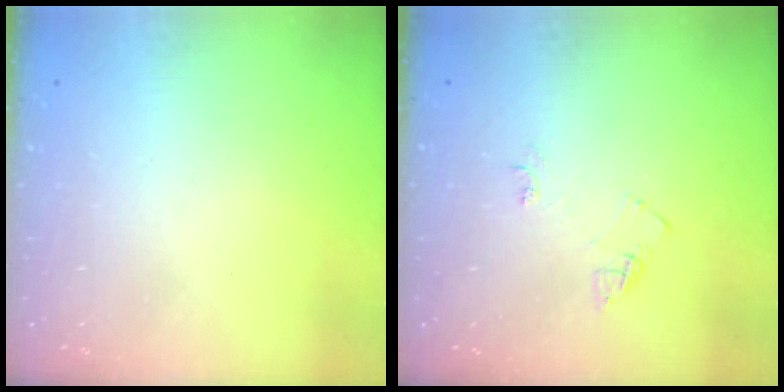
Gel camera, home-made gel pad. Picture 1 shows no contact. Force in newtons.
{"total": 5.5, "press": 5.5, "slide": 0.6}